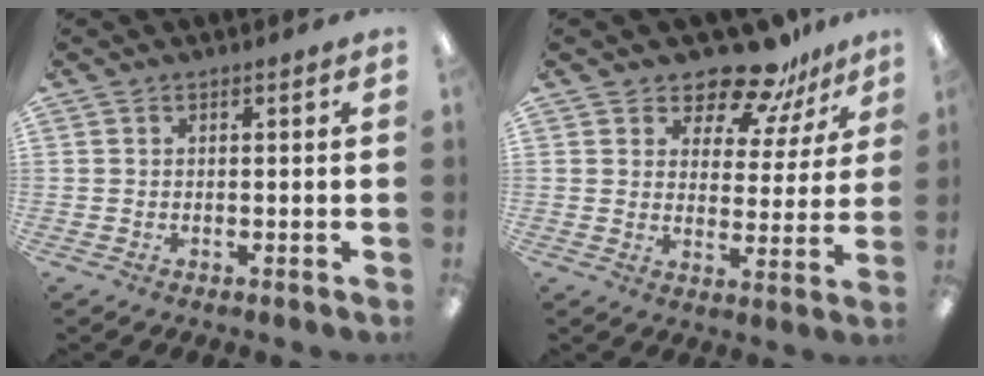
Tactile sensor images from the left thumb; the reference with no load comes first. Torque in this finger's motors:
{"motor_torque": [0.07, 0.08, -0.39, 0.02, 0.07]}